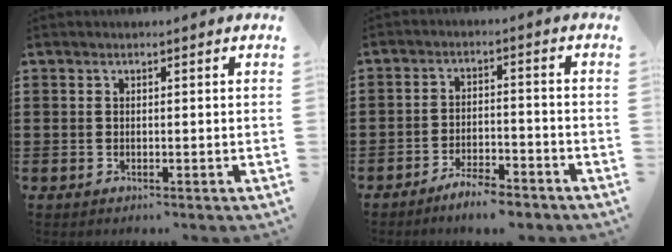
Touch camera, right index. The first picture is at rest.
{"total": 4.8, "force": [-4.6, 0.2, 1.5], "torque": [-0.034, -0.001, -0.090]}